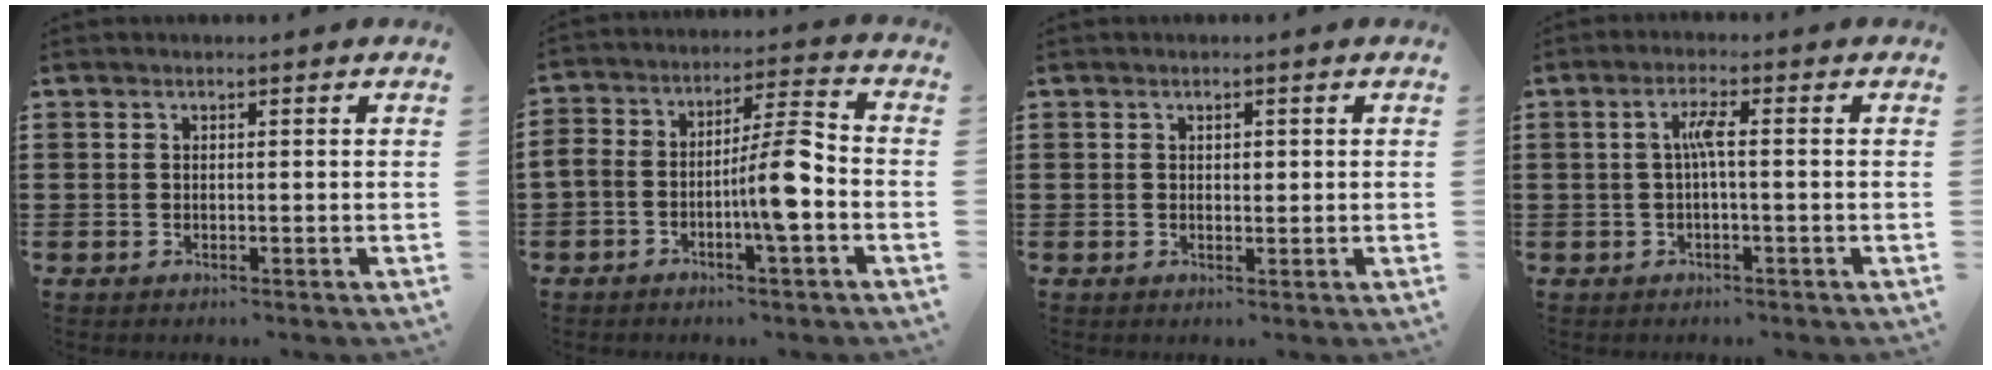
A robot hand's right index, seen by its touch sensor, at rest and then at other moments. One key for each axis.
{"total": 8.6, "fx": -3.3, "fy": 2.3, "fz": 7.5, "tx": -0.133, "ty": 0.011, "tz": -0.061}
{"total": 0.8, "fx": 0.3, "fy": 0.5, "fz": 0.5, "tx": -0.010, "ty": 0.005, "tz": 0.005}
{"total": 3.2, "fx": -0.1, "fy": 0.2, "fz": 3.2, "tx": -0.064, "ty": 0.002, "tz": -0.007}